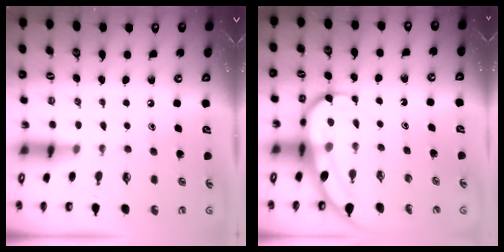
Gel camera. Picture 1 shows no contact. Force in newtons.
{"total": 8.1, "press": 8.0, "slide": 0.6}